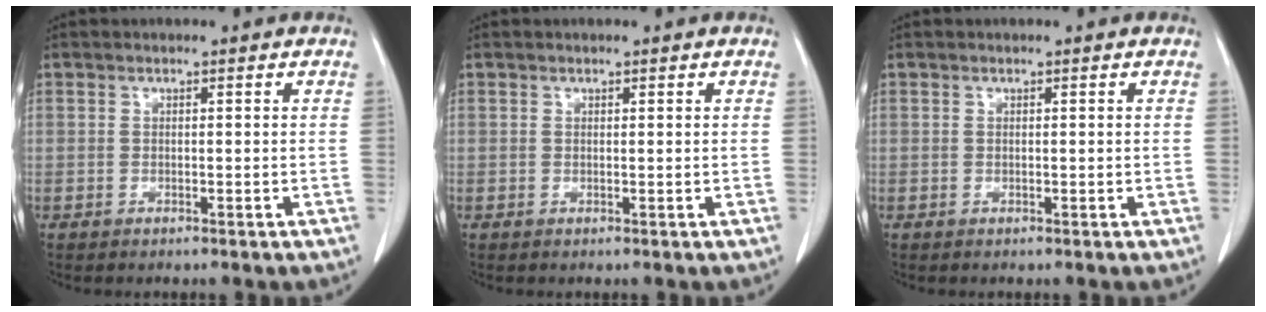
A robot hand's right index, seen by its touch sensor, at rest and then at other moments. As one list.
[{"total": 0.0}, {"total": 0.0}]